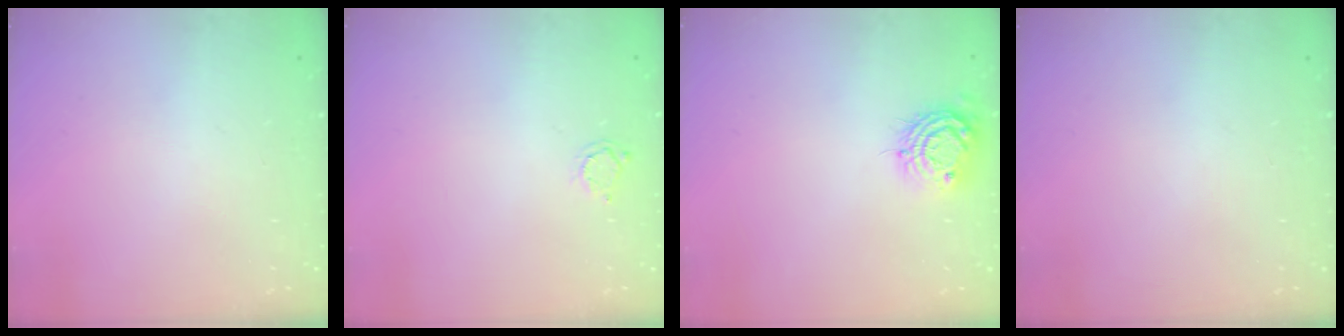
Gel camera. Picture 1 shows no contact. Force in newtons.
{"total": 2.0, "press": 2.0, "slide": 0.3}
{"total": 9.0, "press": 9.0, "slide": 0.5}
{"total": 0.0}